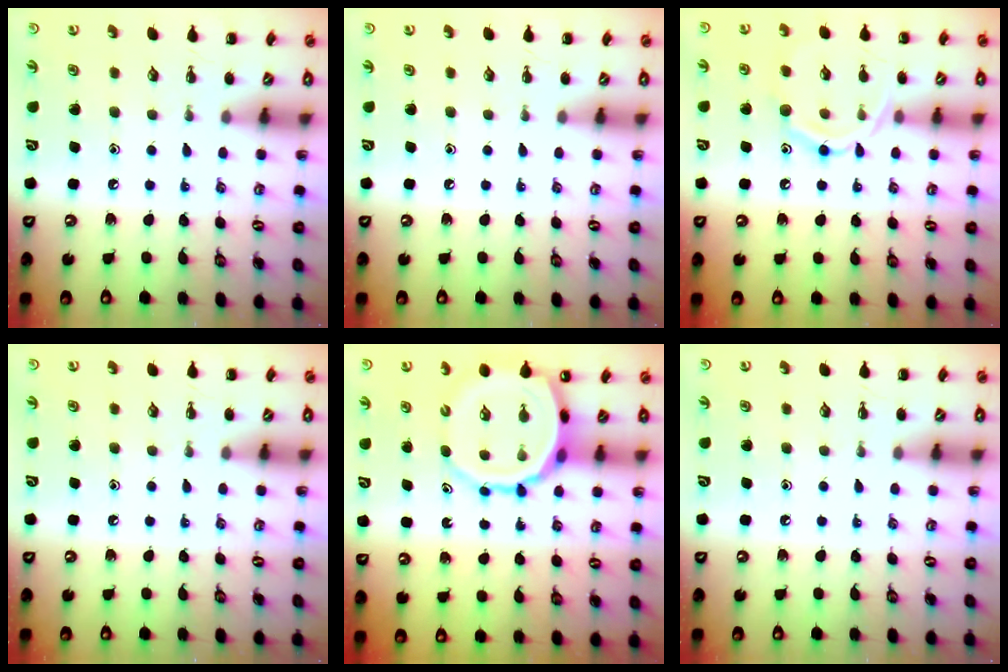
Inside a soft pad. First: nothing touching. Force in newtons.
{"total": 0.0}
{"total": 12.5, "press": 12.5, "slide": 0.8}
{"total": 0.0}
{"total": 11.6, "press": 11.0, "slide": 3.8}
{"total": 0.0}